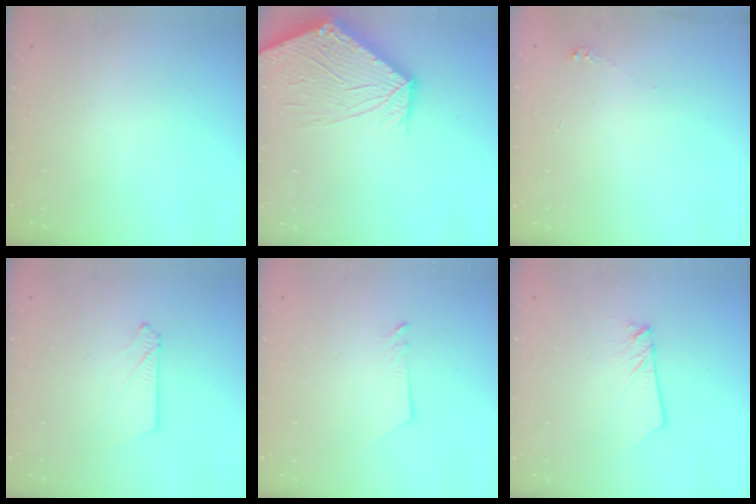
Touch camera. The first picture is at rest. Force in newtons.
{"total": 11.1, "press": 11.0, "slide": 1.3}
{"total": 2.5, "press": 2.5, "slide": 0.3}
{"total": 3.0, "press": 3.0, "slide": 0.4}
{"total": 2.6, "press": 2.6, "slide": 0.3}
{"total": 2.0, "press": 2.0, "slide": 0.2}